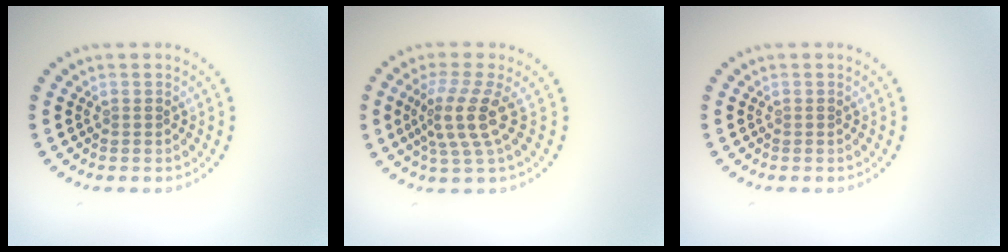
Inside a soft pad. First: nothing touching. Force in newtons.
{"total": 3.8, "press": 2.9, "slide": 2.5}
{"total": 0.0}